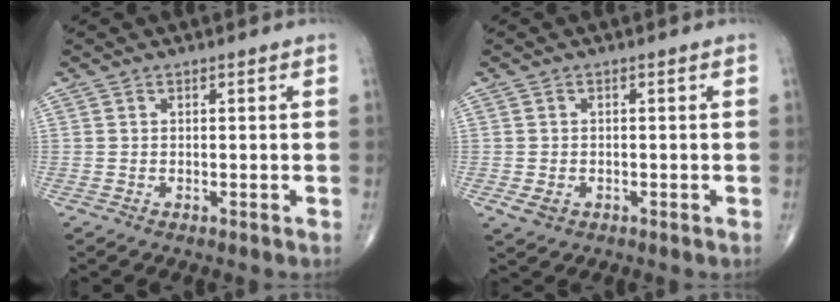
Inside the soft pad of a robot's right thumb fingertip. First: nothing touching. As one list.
[{"total": 2.4, "force": [-0.8, 1.8, 1.4], "torque": [-0.022, 0.000, -0.007]}]